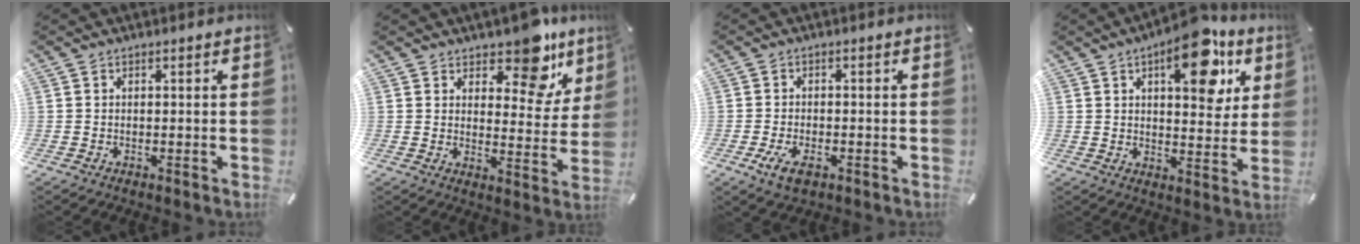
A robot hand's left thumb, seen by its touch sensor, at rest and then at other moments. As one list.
[{"total": 12.3, "force": [8.9, 5.6, 6.5], "torque": [-0.060, -0.076, 0.150]}, {"total": 4.4, "force": [-2.1, 2.4, 3.1], "torque": [-0.069, 0.004, -0.039]}, {"total": 16.5, "force": [8.3, 7.4, 12.2], "torque": [-0.159, -0.036, 0.131]}]